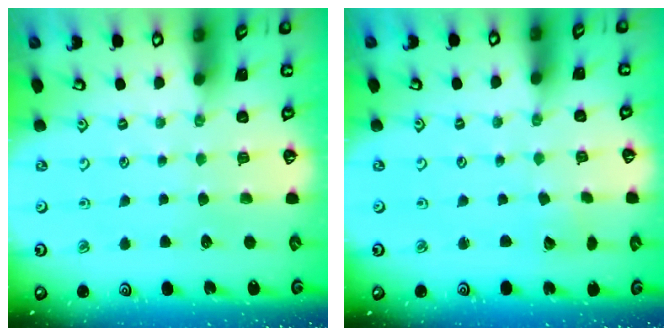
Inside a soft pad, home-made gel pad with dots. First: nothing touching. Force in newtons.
{"total": 1.8, "press": 1.8, "slide": 0.1}